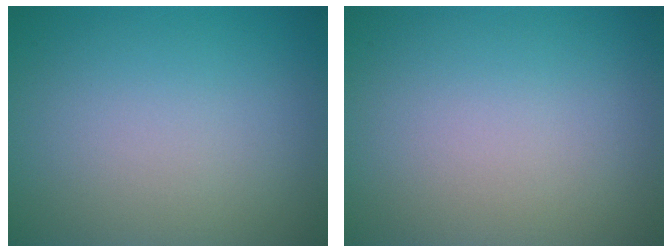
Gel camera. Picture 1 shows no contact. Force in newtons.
{"total": 0.0}